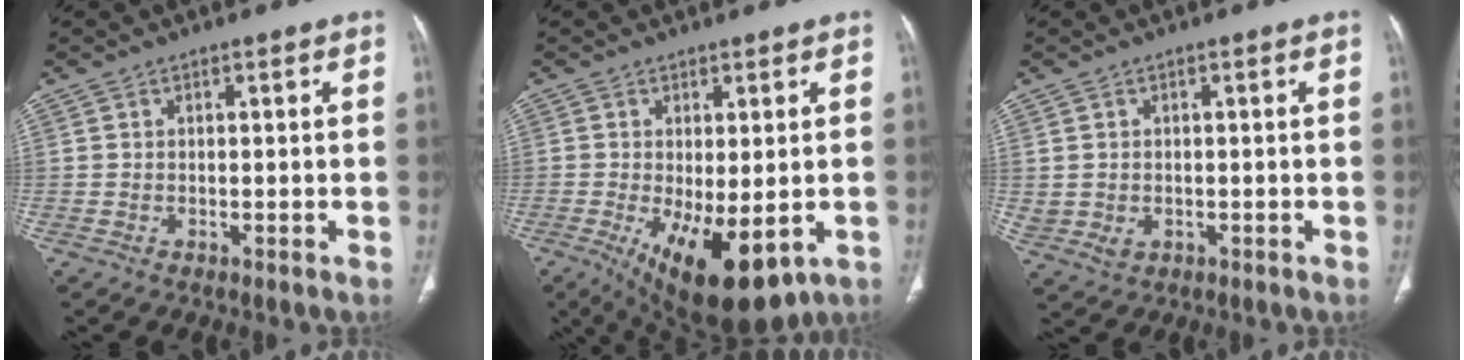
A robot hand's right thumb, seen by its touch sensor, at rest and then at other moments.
{"total": 14.3, "force": [-4.7, 6.1, 12.0], "torque": [-0.188, -0.020, -0.050]}
{"total": 4.0, "force": [-0.4, 3.4, 2.1], "torque": [-0.049, 0.001, 0.007]}